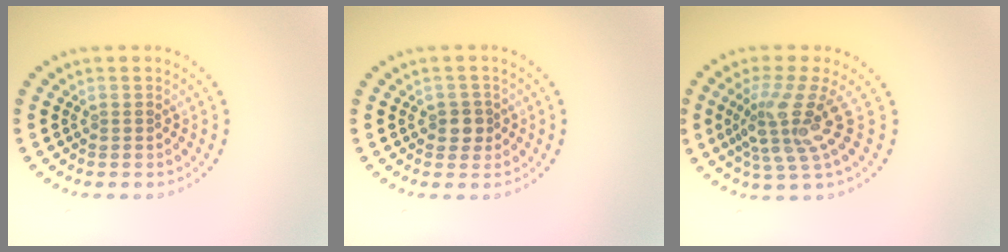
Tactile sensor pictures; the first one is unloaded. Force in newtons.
{"total": 1.6, "press": 1.5, "slide": 0.7}
{"total": 4.6, "press": 3.2, "slide": 3.3}